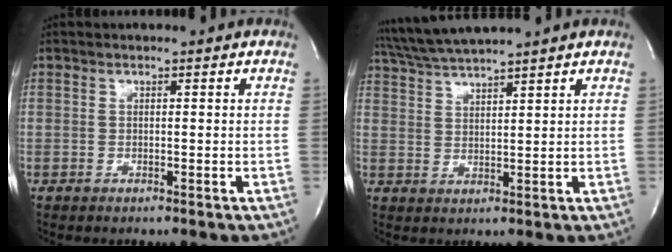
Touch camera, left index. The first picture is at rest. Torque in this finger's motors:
{"motor_torque": [-0.03, -0.22, 0.15, 0.05]}